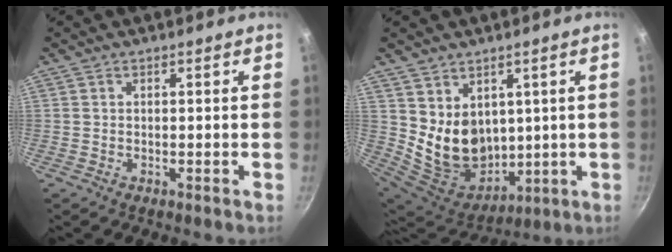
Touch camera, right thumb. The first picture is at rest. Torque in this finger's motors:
{"motor_torque": [0.48, 1.18, 0.27, -0.15, 0.15]}